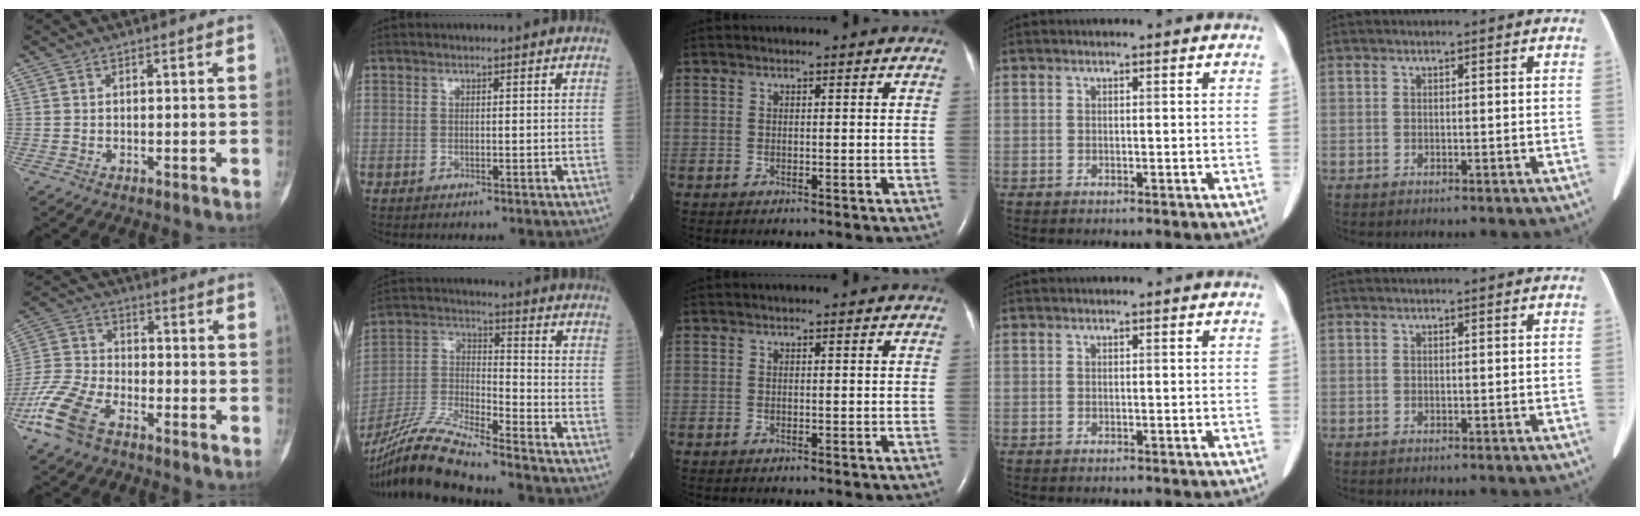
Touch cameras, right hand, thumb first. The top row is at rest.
{"thumb": {"total": 12.2, "force": [-7.2, 6.1, 7.7], "torque": [-0.174, 0.020, -0.153]}, "index": {"total": 14.9, "force": [-13.4, -0.6, 6.6], "torque": [-0.135, -0.010, -0.255]}}